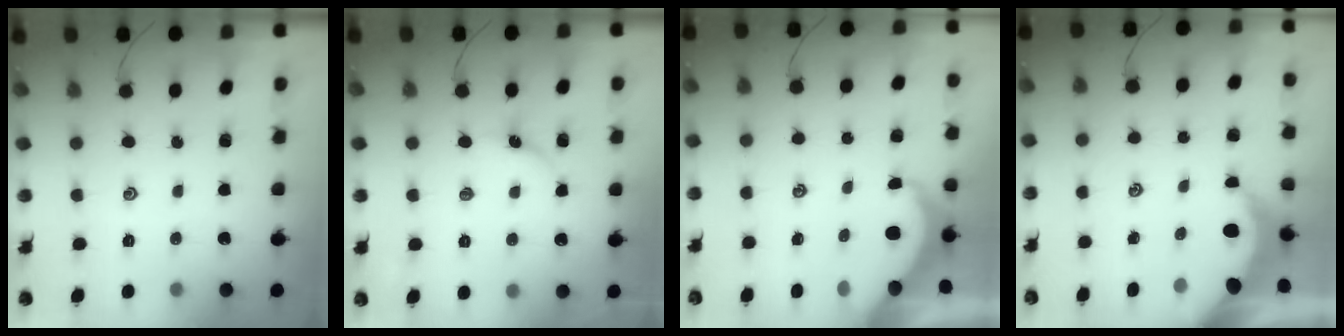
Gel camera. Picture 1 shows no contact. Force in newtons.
{"total": 3.7, "press": 3.7, "slide": 0.4}
{"total": 5.1, "press": 5.1, "slide": 0.3}
{"total": 5.2, "press": 5.1, "slide": 0.7}